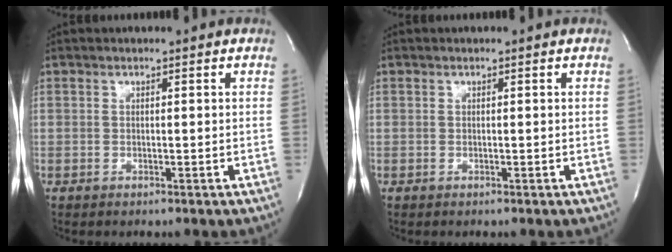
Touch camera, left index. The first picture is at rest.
{"total": 0.0}